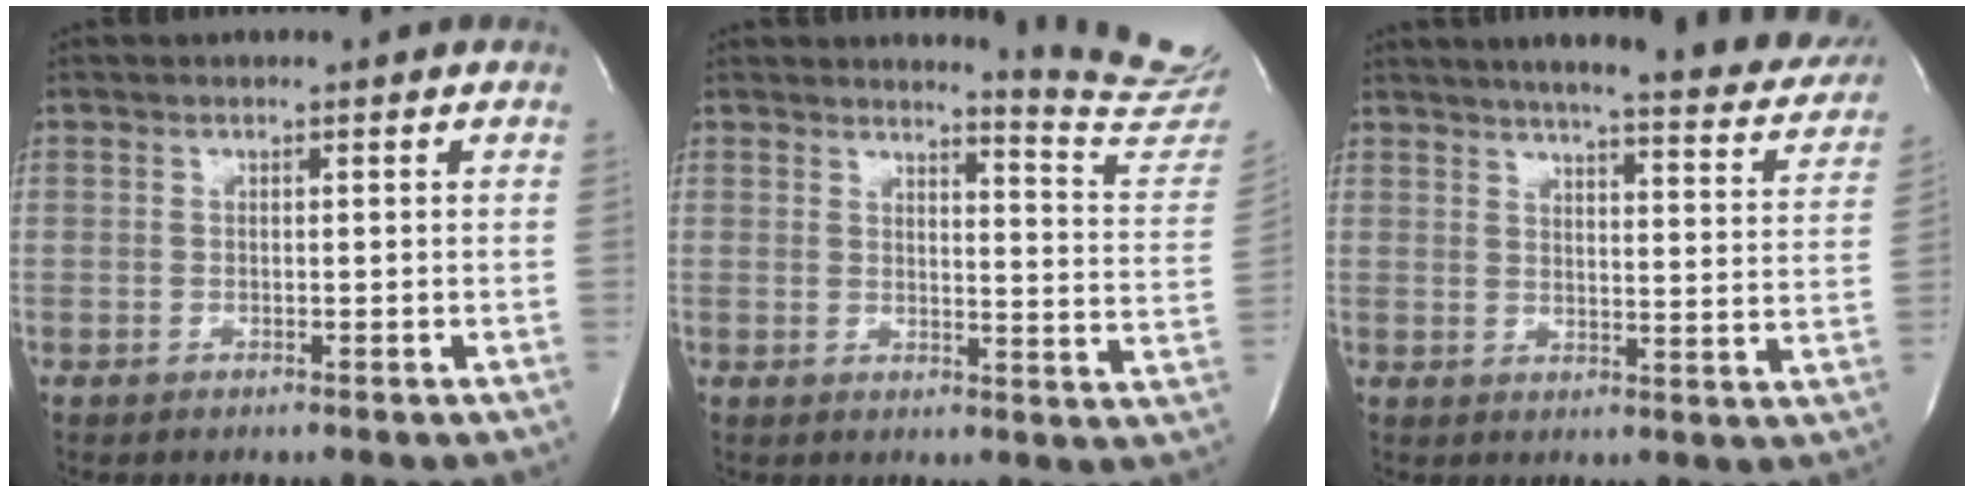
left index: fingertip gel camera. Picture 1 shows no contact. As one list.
[{"total": 10.5, "force": [10.4, -1.6, -0.1], "torque": [-0.003, -0.124, 0.098]}, {"total": 22.9, "force": [19.8, 3.3, 11.0], "torque": [-0.147, -0.043, 0.225]}]